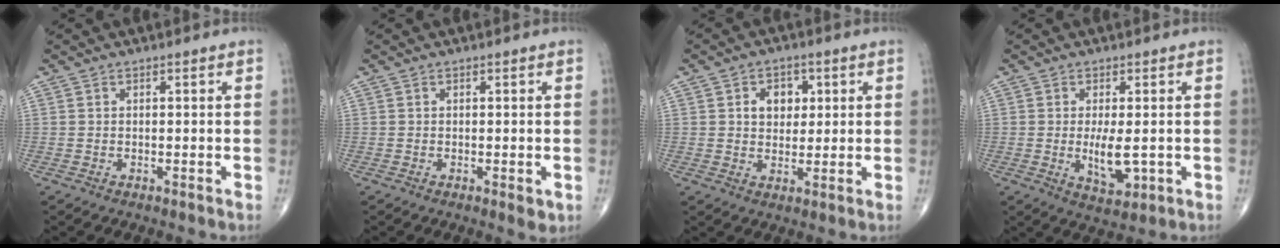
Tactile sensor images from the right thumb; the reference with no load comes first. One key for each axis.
{"total": 1.6, "fx": -0.4, "fy": 0.5, "fz": 1.5, "tx": -0.018, "ty": -0.004, "tz": -0.004}
{"total": 5.7, "fx": 1.6, "fy": 4.3, "fz": 3.4, "tx": -0.021, "ty": -0.004, "tz": 0.022}
{"total": 5.9, "fx": -0.5, "fy": 2.3, "fz": 5.4, "tx": -0.093, "ty": -0.015, "tz": -0.002}